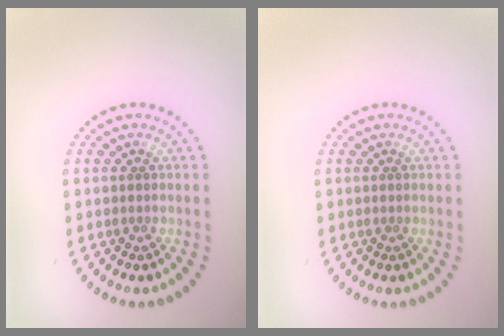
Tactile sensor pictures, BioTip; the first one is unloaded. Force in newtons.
{"total": 0.0}